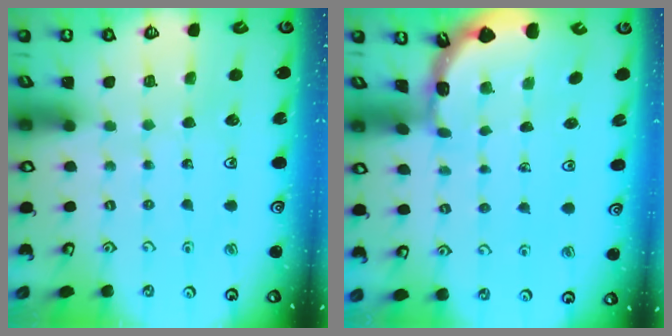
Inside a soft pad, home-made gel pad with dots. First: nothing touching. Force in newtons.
{"total": 1.8, "press": 1.8, "slide": 0.1}